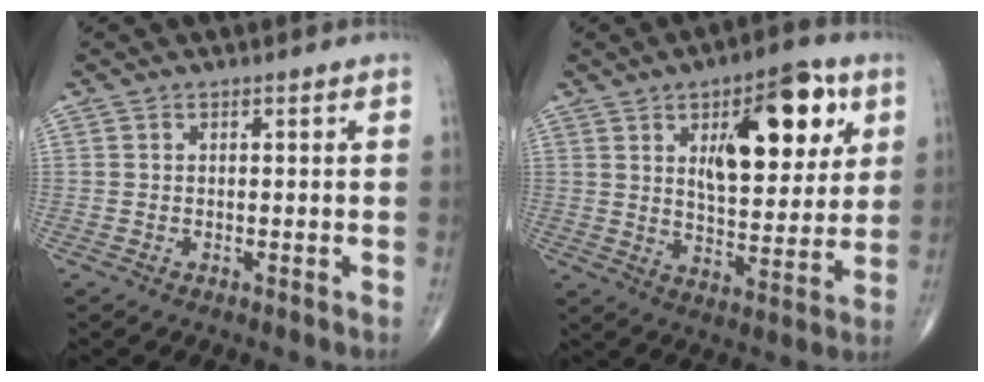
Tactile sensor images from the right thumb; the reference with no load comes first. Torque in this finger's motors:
{"motor_torque": [-0.50, 2.24, 1.26, 0.82, 0.10]}